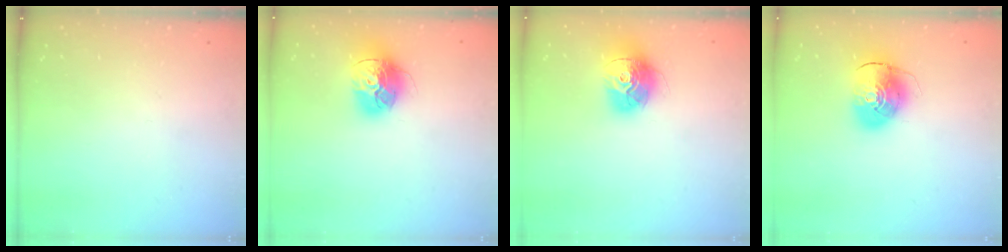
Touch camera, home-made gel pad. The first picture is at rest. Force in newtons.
{"total": 16.2, "press": 16.1, "slide": 1.6}
{"total": 15.2, "press": 15.2, "slide": 1.3}
{"total": 10.8, "press": 10.6, "slide": 1.8}